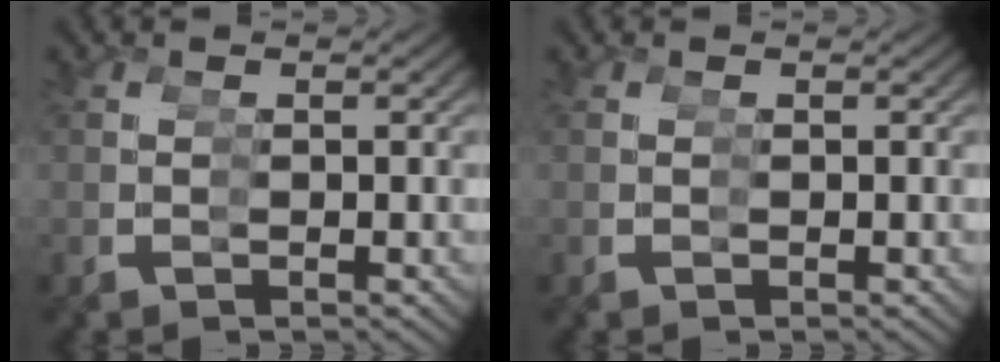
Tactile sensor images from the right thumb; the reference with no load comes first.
{"total": 0.0}